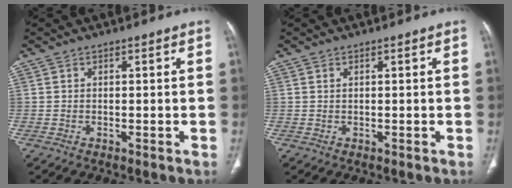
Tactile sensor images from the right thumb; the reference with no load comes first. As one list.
[{"total": 0.0}]